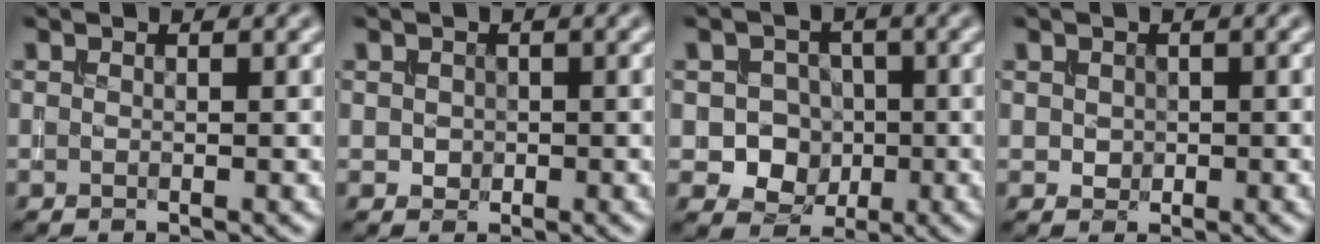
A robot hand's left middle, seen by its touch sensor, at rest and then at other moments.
{"total": 0.7, "force": [0.0, 0.7, 0.1], "torque": [-0.001, -0.002, 0.003]}
{"total": 4.3, "force": [-0.7, 3.8, 1.7], "torque": [-0.007, -0.001, -0.027]}
{"total": 0.8, "force": [0.1, 0.7, 0.1], "torque": [-0.001, -0.003, 0.006]}